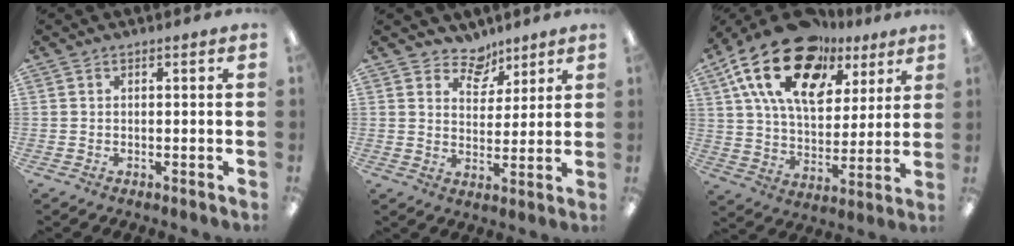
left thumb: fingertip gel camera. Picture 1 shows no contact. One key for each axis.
{"total": 7.4, "fx": 5.9, "fy": 4.2, "fz": 1.3, "tx": -0.020, "ty": -0.037, "tz": 0.107}
{"total": 22.3, "fx": 12.6, "fy": 12.4, "fz": 13.6, "tx": -0.251, "ty": -0.055, "tz": 0.224}